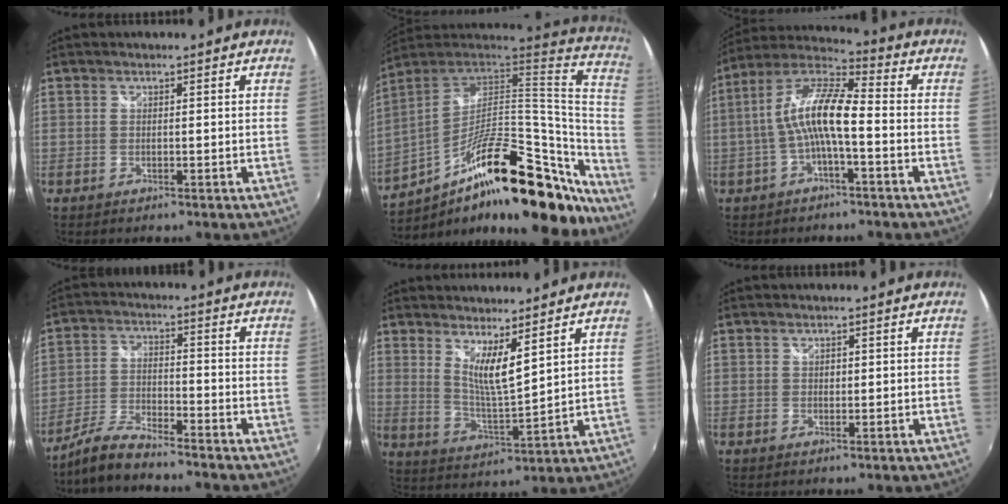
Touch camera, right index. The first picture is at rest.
{"total": 34.0, "force": [-19.6, 11.8, 25.1], "torque": [-0.376, -0.006, -0.299]}
{"total": 11.0, "force": [-2.0, 2.6, 10.5], "torque": [-0.217, 0.020, -0.040]}
{"total": 7.3, "force": [-6.6, 0.6, 3.0], "torque": [-0.070, 0.003, -0.128]}
{"total": 7.2, "force": [4.8, 0.9, 5.3], "torque": [-0.089, -0.015, 0.086]}
{"total": 0.9, "force": [0.3, 0.8, 0.3], "torque": [-0.002, 0.002, 0.004]}